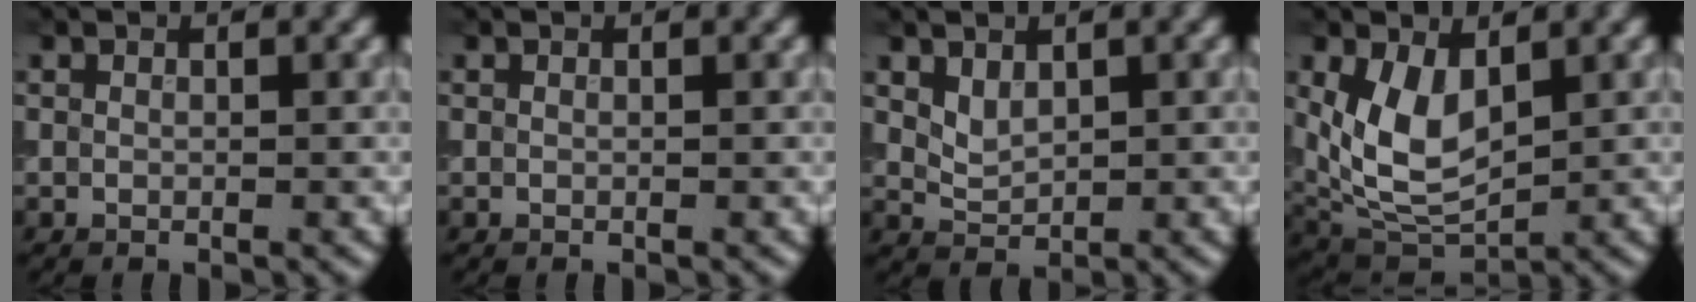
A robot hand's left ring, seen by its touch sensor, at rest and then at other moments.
{"total": 0.0}
{"total": 1.8, "force": [0.8, 1.2, 1.1], "torque": [-0.022, -0.003, 0.022]}
{"total": 6.4, "force": [1.4, 3.6, 5.1], "torque": [-0.116, -0.009, 0.033]}